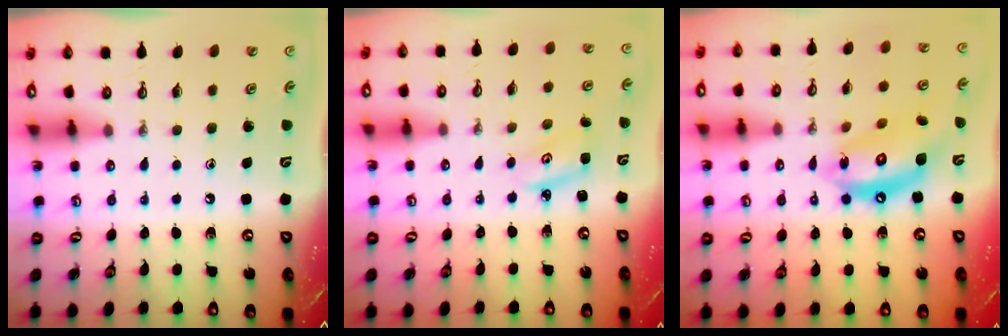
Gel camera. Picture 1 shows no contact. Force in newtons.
{"total": 2.8, "press": 2.8, "slide": 0.2}
{"total": 14.2, "press": 14.1, "slide": 1.5}